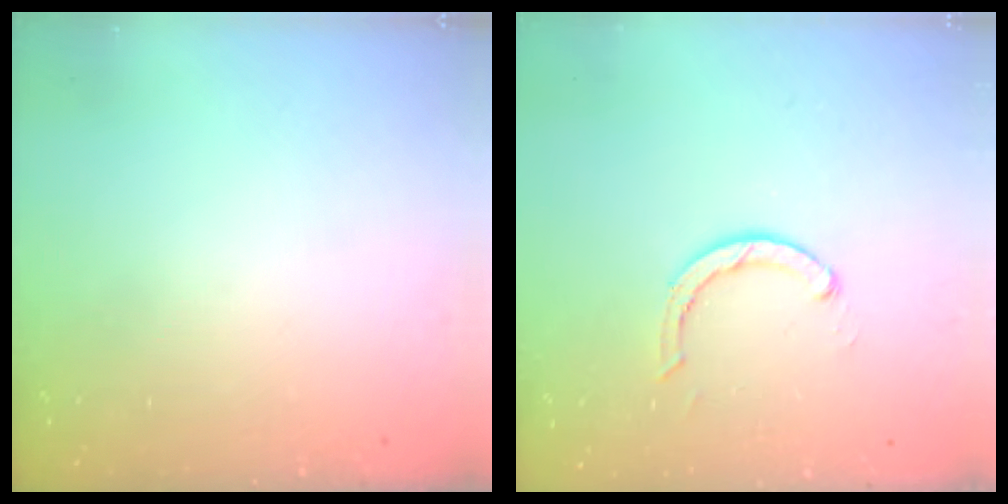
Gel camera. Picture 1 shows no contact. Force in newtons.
{"total": 2.9, "press": 2.9, "slide": 0.4}